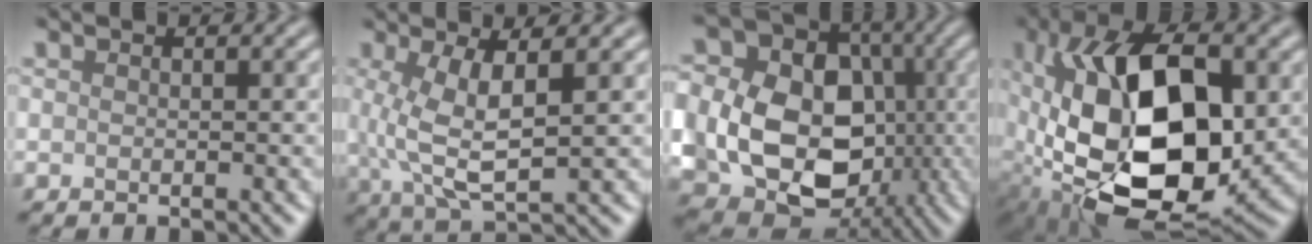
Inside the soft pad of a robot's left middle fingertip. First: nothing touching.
{"total": 5.4, "force": [1.0, 1.5, 5.0], "torque": [-0.113, -0.004, 0.025]}
{"total": 15.3, "force": [-1.7, 12.2, 9.2], "torque": [-0.166, -0.022, -0.018]}
{"total": 16.7, "force": [0.4, 9.4, 13.8], "torque": [-0.254, -0.011, 0.019]}